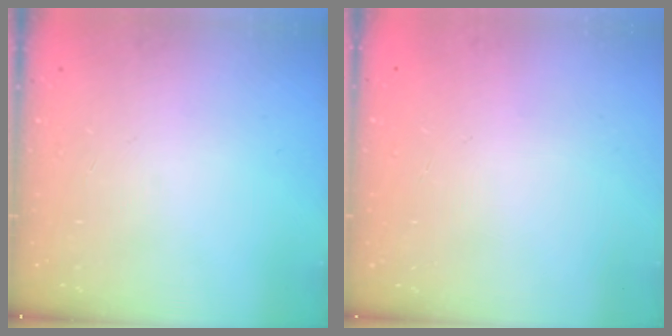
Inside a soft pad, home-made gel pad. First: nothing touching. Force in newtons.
{"total": 0.0}